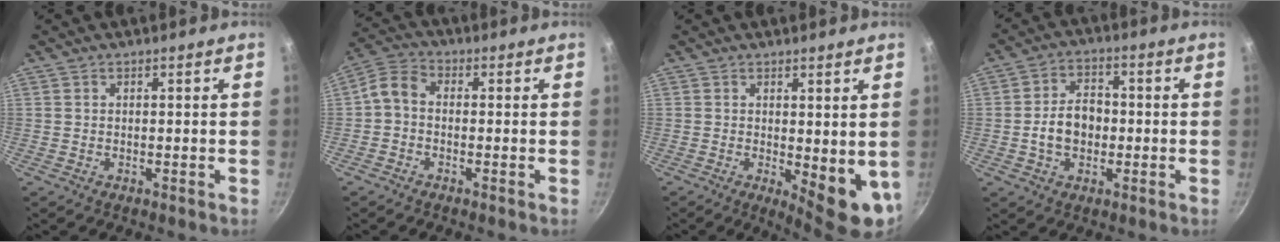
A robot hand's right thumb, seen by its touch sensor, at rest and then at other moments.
{"total": 4.6, "force": [-1.2, 3.4, 3.0], "torque": [-0.066, 0.031, -0.037]}
{"total": 8.5, "force": [0.1, 3.2, 7.8], "torque": [-0.085, -0.015, 0.010]}
{"total": 8.1, "force": [-1.0, 5.8, 5.5], "torque": [-0.072, 0.021, -0.023]}